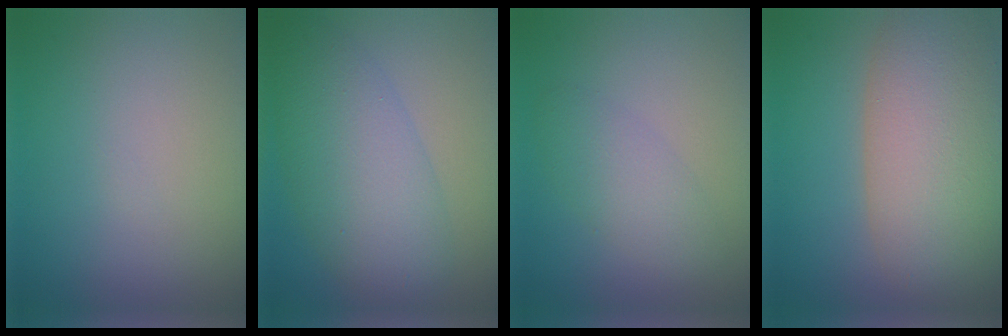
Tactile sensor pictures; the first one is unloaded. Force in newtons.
{"total": 7.5, "press": 7.5, "slide": 0.2}
{"total": 2.9, "press": 2.9, "slide": 0.1}
{"total": 9.6, "press": 9.6, "slide": 0.7}